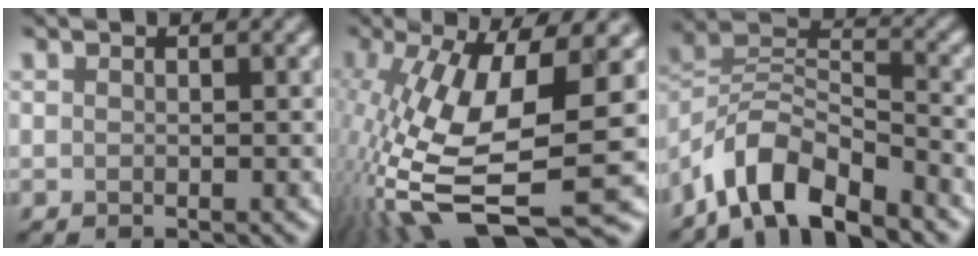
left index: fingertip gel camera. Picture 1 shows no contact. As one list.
[{"total": 13.4, "force": [-2.8, 3.9, 12.5], "torque": [-0.254, -0.007, -0.026]}, {"total": 7.1, "force": [-6.2, 1.8, 3.0], "torque": [-0.054, 0.001, -0.108]}]